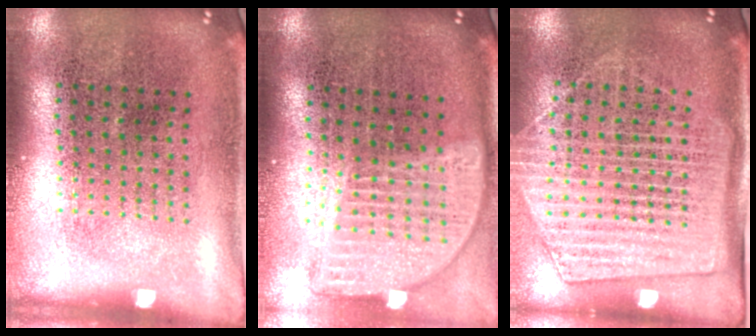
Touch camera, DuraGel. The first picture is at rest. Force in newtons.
{"total": 2.0, "press": 1.6, "slide": 1.2}
{"total": 1.7, "press": 1.5, "slide": 0.8}